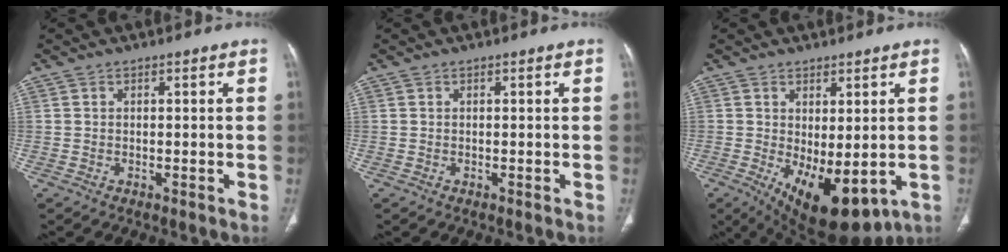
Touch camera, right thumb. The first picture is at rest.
{"total": 0.0}
{"total": 12.8, "force": [-2.9, 5.9, 11.0], "torque": [-0.156, -0.018, -0.018]}